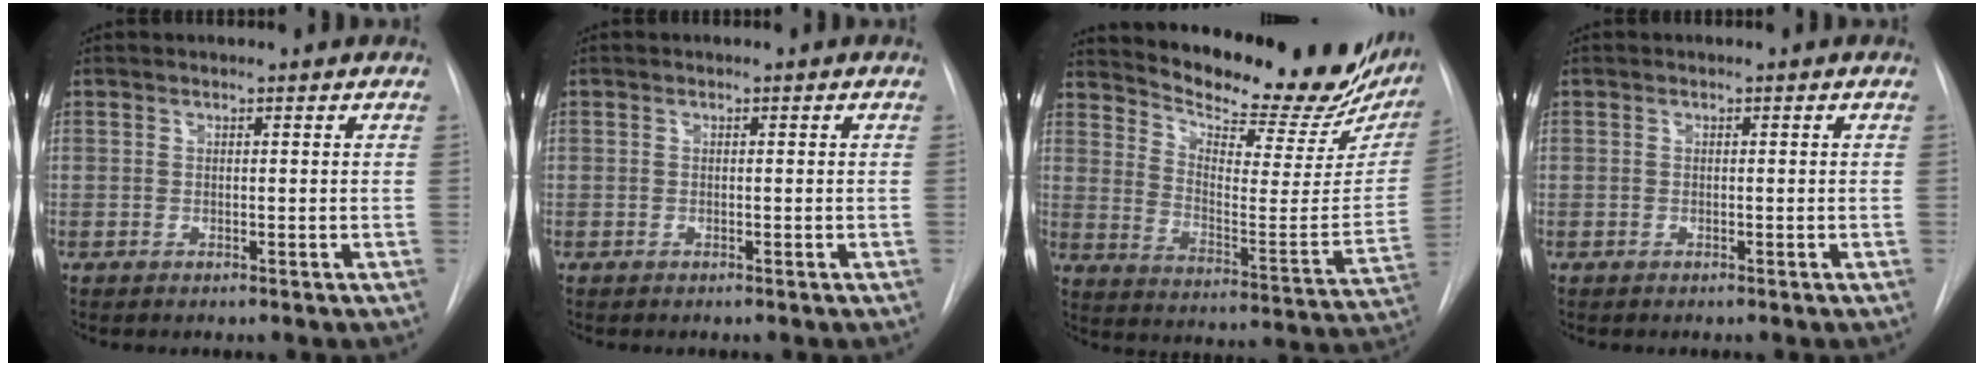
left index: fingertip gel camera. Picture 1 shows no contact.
{"total": 0.0}
{"total": 25.4, "force": [22.5, 6.2, 10.0], "torque": [-0.154, -0.077, 0.290]}
{"total": 0.0}